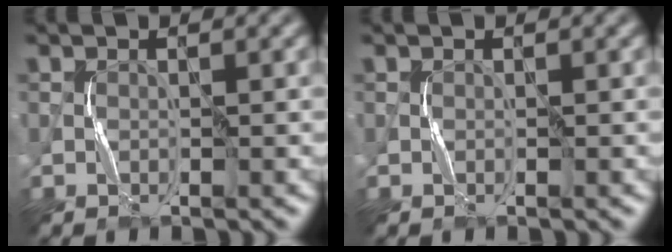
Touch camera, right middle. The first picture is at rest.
{"total": 0.0}